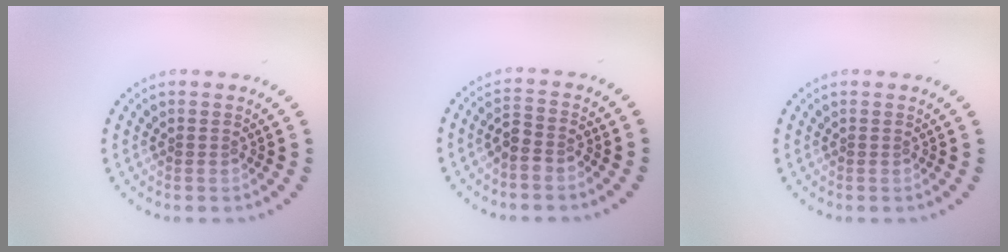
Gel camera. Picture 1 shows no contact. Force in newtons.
{"total": 1.9, "press": 1.6, "slide": 1.0}
{"total": 0.0}